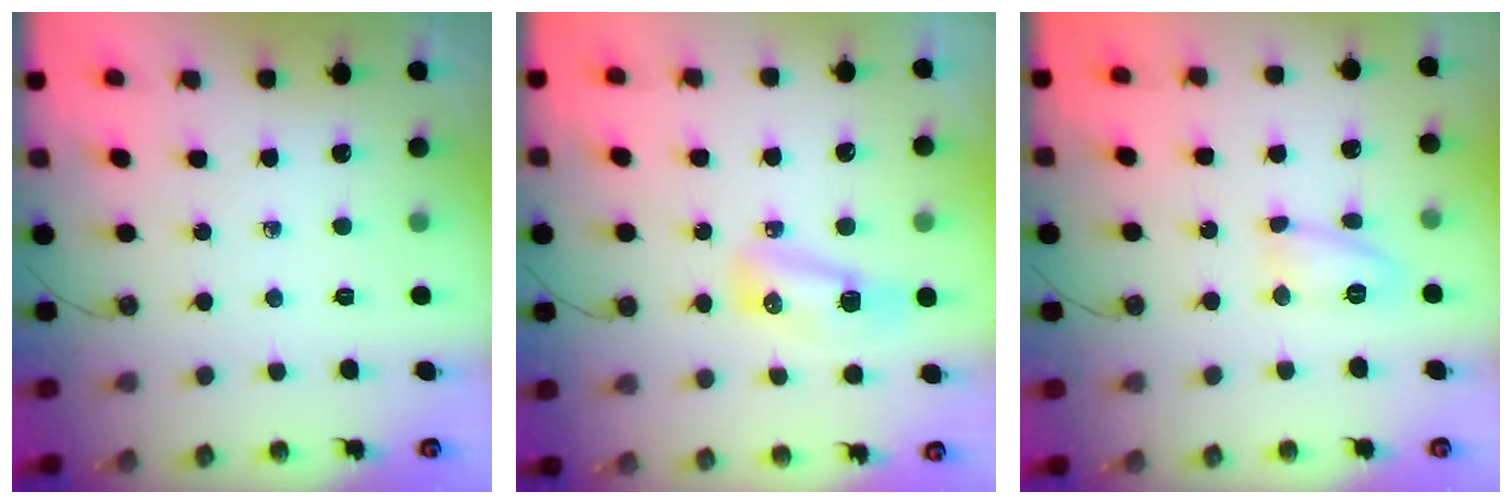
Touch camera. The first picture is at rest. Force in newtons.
{"total": 8.0, "press": 7.8, "slide": 1.6}
{"total": 9.0, "press": 8.9, "slide": 0.7}